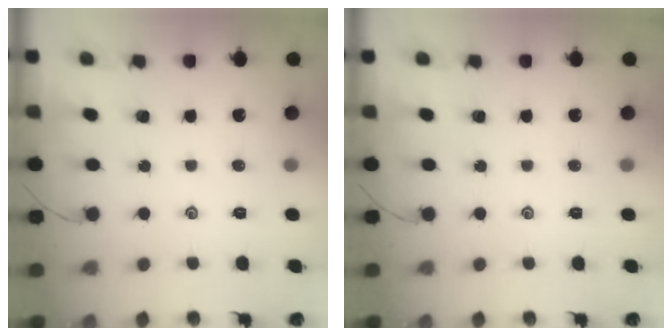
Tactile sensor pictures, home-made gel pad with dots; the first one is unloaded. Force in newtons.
{"total": 0.0}